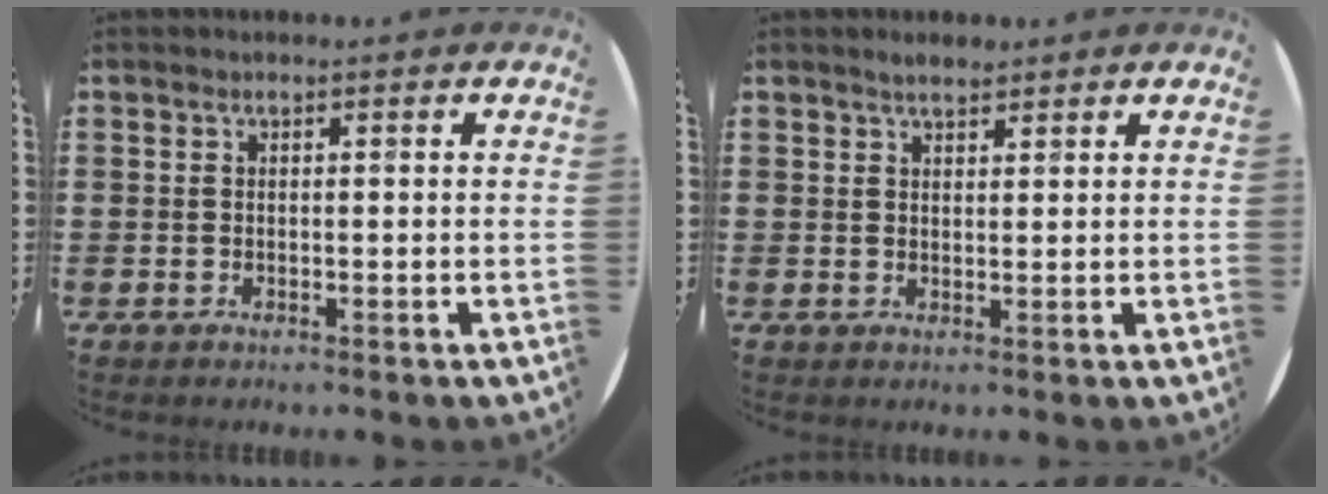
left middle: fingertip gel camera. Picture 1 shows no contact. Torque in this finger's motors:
{"motor_torque": [0.42, -0.31, 0.02, 0.01]}